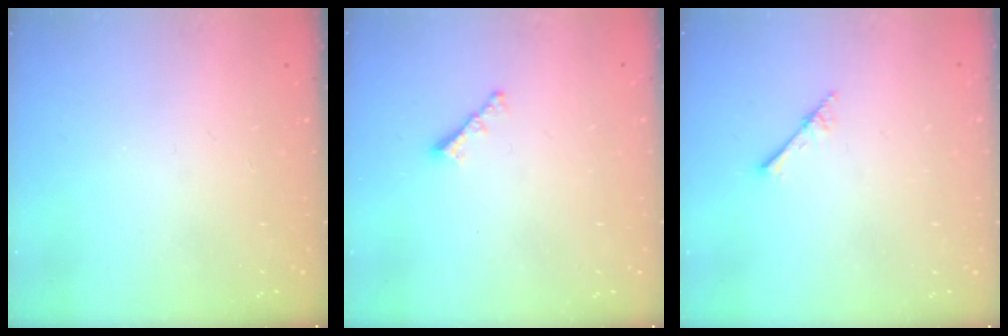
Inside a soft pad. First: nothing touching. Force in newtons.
{"total": 2.4, "press": 2.4, "slide": 0.5}
{"total": 2.3, "press": 2.2, "slide": 0.2}